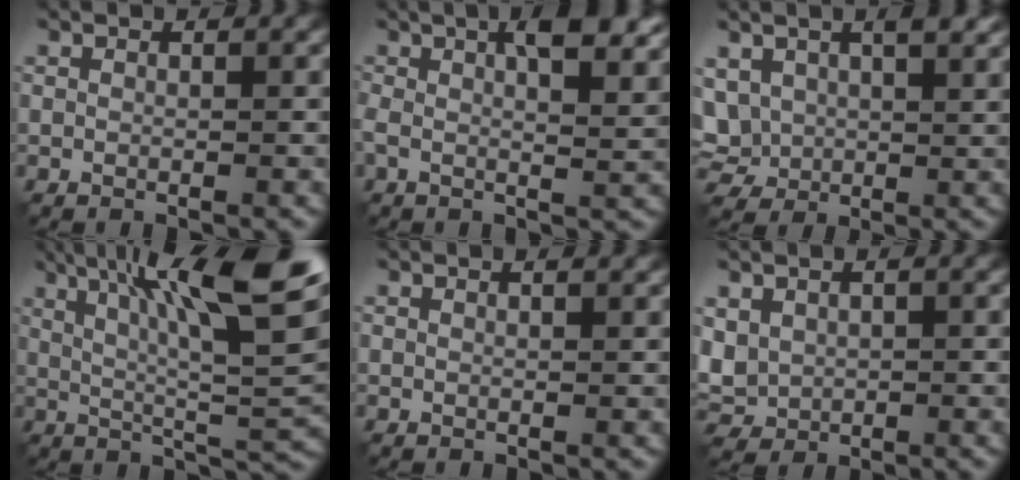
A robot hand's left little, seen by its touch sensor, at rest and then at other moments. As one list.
[{"total": 6.7, "force": [2.3, 2.1, 5.9], "torque": [-0.085, 0.013, 0.025]}, {"total": 7.1, "force": [2.6, 4.8, 4.5], "torque": [-0.110, 0.002, 0.055]}, {"total": 14.5, "force": [5.9, 2.6, 13.0], "torque": [-0.201, 0.013, 0.100]}, {"total": 1.0, "force": [0.7, 0.2, 0.7], "torque": [-0.007, 0.003, 0.007]}, {"total": 3.2, "force": [0.6, 2.7, 1.7], "torque": [-0.045, -0.002, 0.015]}]